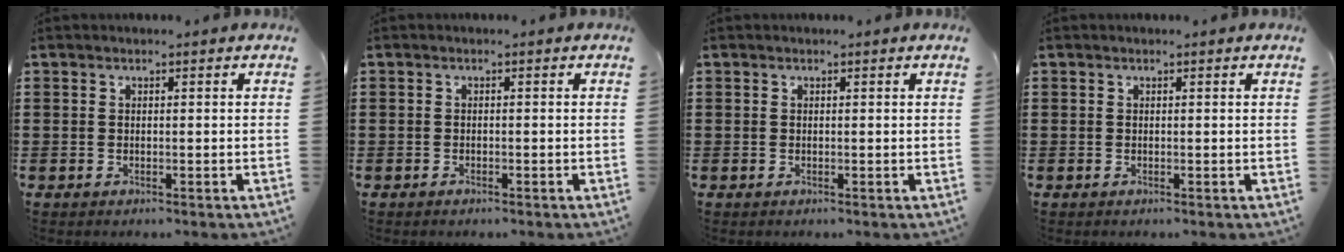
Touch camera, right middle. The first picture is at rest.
{"total": 0.8, "force": [-0.7, 0.3, 0.1], "torque": [-0.002, 0.002, -0.015]}
{"total": 0.0}
{"total": 0.0}